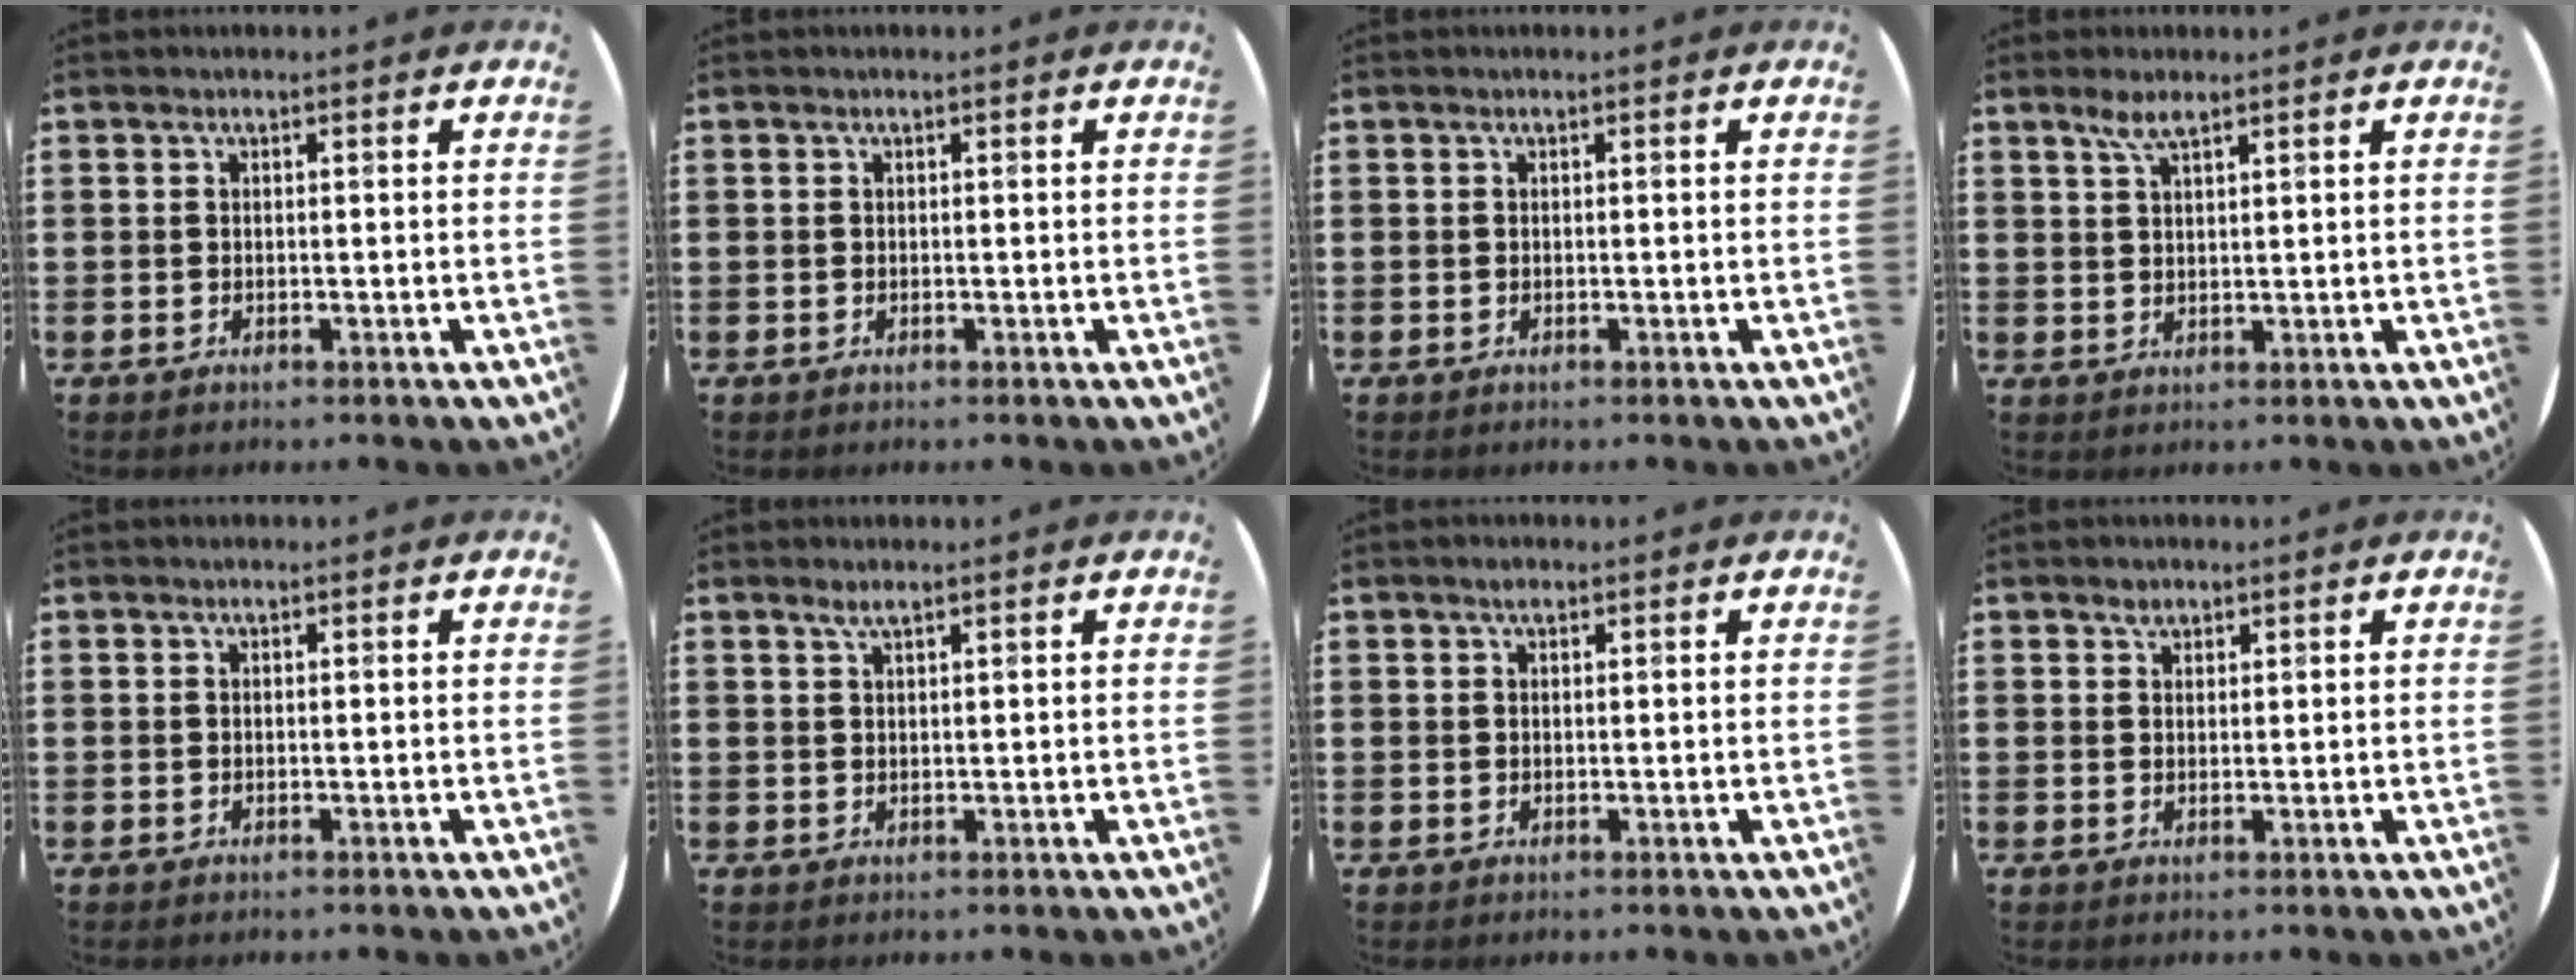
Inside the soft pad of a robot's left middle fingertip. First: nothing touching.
{"total": 0.0}
{"total": 0.0}
{"total": 3.0, "force": [2.2, 0.5, 2.0], "torque": [-0.043, 0.006, 0.038]}
{"total": 0.0}
{"total": 1.4, "force": [1.1, 0.0, 0.9], "torque": [-0.017, 0.002, 0.020]}
{"total": 0.9, "force": [0.6, 0.3, 0.5], "torque": [-0.010, 0.005, 0.010]}
{"total": 1.2, "force": [1.1, 0.5, 0.2], "torque": [0.003, 0.000, 0.018]}